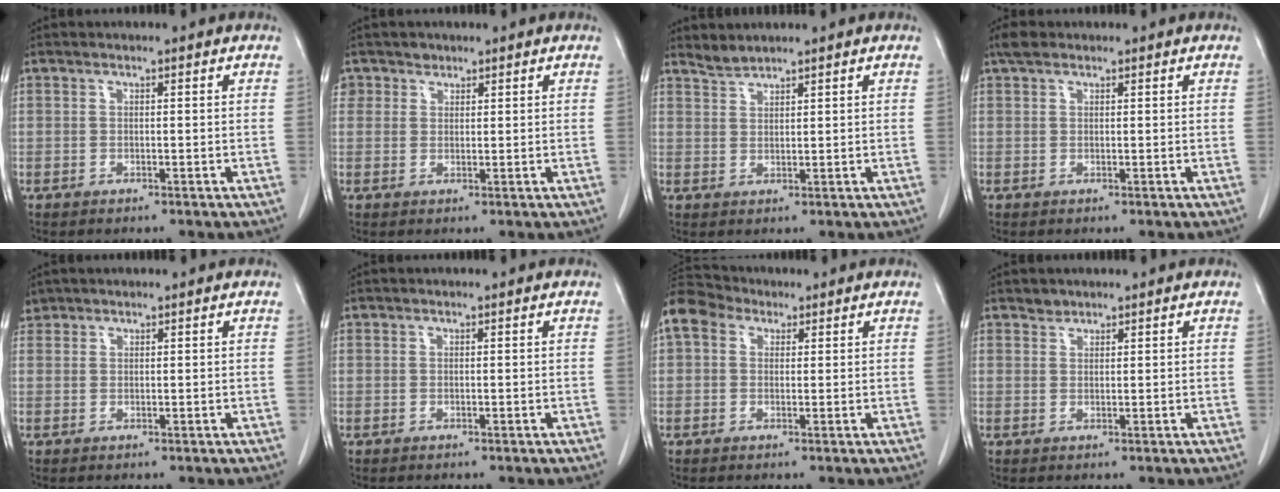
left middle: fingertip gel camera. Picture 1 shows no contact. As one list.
[{"total": 2.7, "force": [1.6, 2.1, 0.0], "torque": [0.011, 0.004, 0.024]}, {"total": 1.9, "force": [1.9, -0.2, 0.0], "torque": [-0.003, 0.000, 0.043]}, {"total": 1.8, "force": [1.3, 1.0, 0.7], "torque": [-0.015, 0.013, 0.022]}, {"total": 1.4, "force": [1.1, 0.8, -0.2], "torque": [0.005, 0.009, 0.020]}, {"total": 0.0}, {"total": 5.4, "force": [2.6, 3.9, 2.7], "torque": [-0.065, 0.035, 0.049]}, {"total": 1.2, "force": [1.1, 0.5, -0.1], "torque": [0.005, -0.003, 0.016]}]